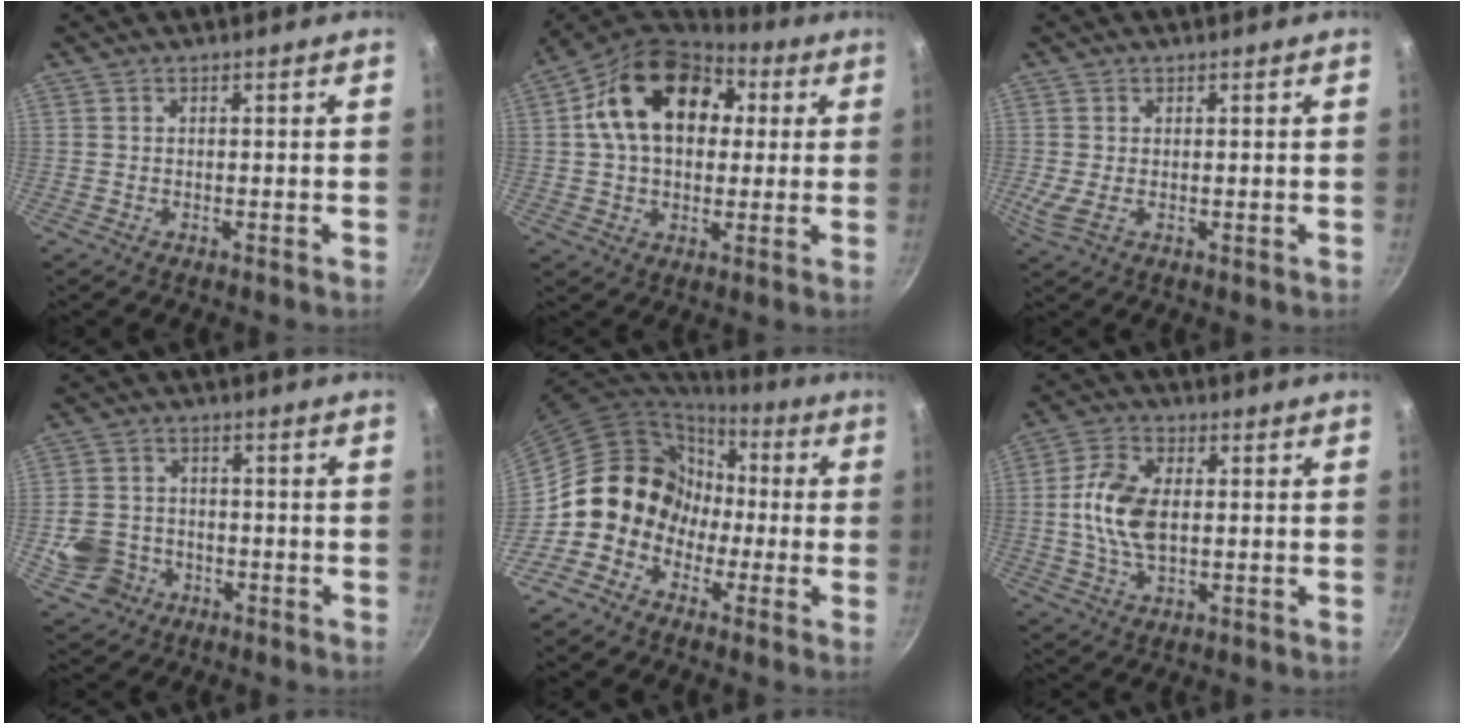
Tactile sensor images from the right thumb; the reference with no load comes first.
{"total": 19.4, "force": [4.4, 13.6, 13.1], "torque": [-0.193, 0.023, 0.056]}
{"total": 2.8, "force": [0.2, 1.5, 2.4], "torque": [-0.045, -0.004, 0.008]}
{"total": 8.2, "force": [-2.8, 7.0, 3.2], "torque": [-0.049, 0.025, -0.049]}
{"total": 12.2, "force": [-1.8, 11.3, 4.3], "torque": [-0.022, 0.056, -0.042]}
{"total": 10.2, "force": [0.3, 5.9, 8.3], "torque": [-0.159, 0.012, -0.001]}